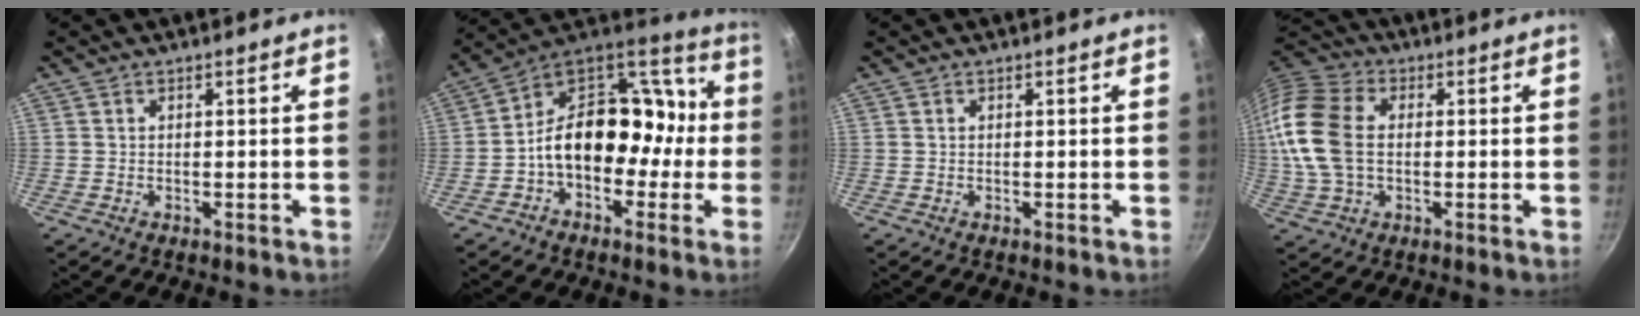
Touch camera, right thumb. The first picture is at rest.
{"total": 18.0, "force": [-2.7, 13.3, 11.8], "torque": [-0.129, 0.080, -0.058]}
{"total": 0.0}
{"total": 15.1, "force": [0.4, 10.0, 11.3], "torque": [-0.219, 0.020, -0.002]}